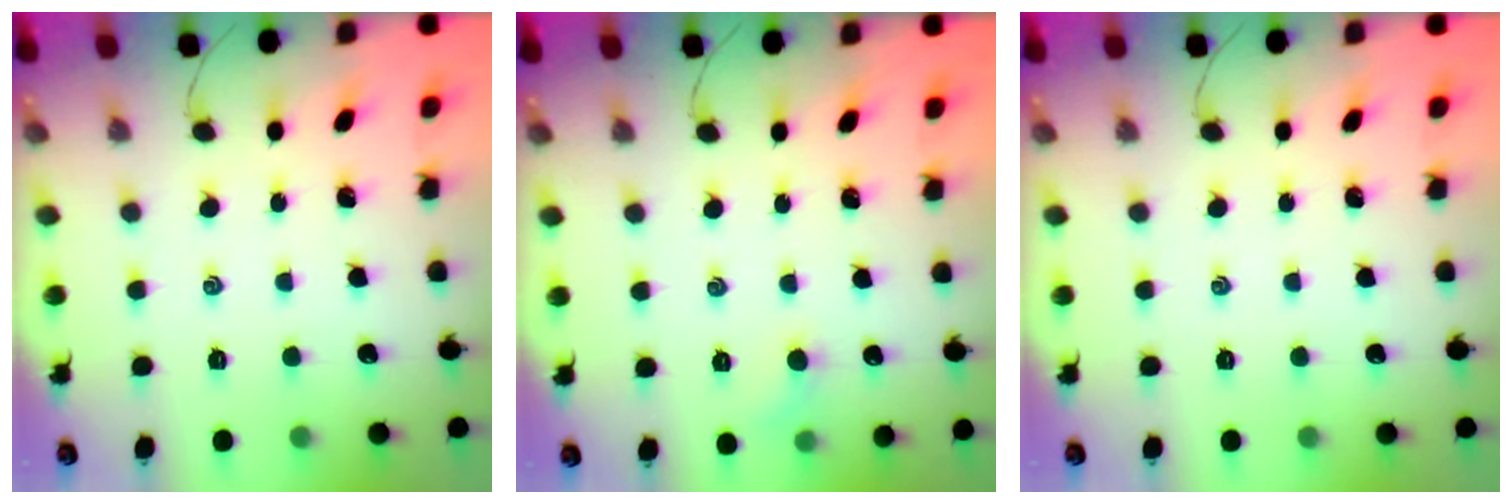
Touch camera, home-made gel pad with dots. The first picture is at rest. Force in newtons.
{"total": 3.4, "press": 3.2, "slide": 1.1}
{"total": 0.0}